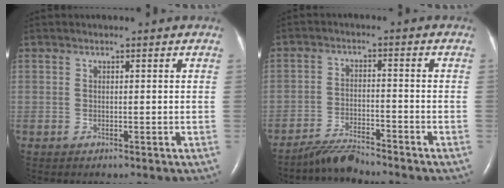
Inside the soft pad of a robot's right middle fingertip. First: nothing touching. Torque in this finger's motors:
{"motor_torque": [-0.16, -0.02, -0.03, -0.01]}